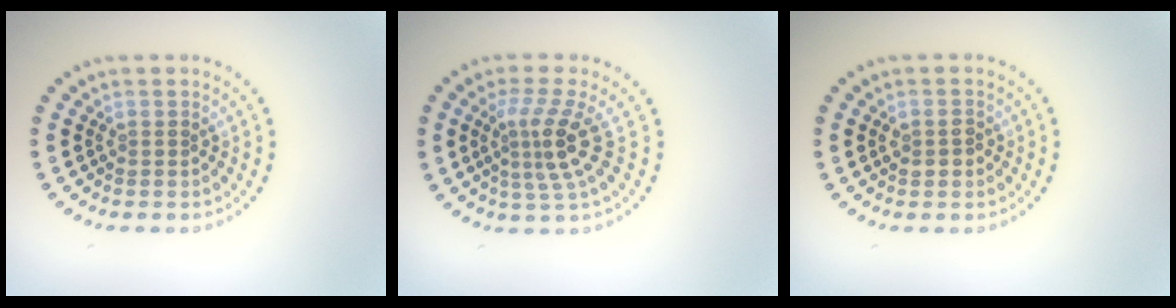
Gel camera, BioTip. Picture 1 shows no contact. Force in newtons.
{"total": 3.7, "press": 2.6, "slide": 2.6}
{"total": 1.5, "press": 1.5, "slide": 0.1}